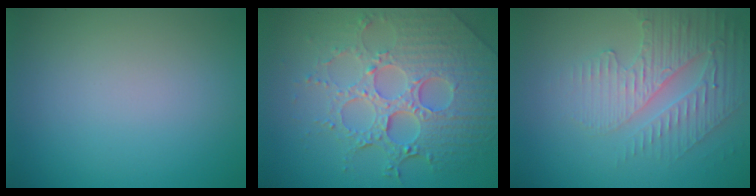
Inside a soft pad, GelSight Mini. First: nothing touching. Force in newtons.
{"total": 8.3, "press": 6.0, "slide": 5.7}
{"total": 3.8, "press": 3.6, "slide": 1.3}